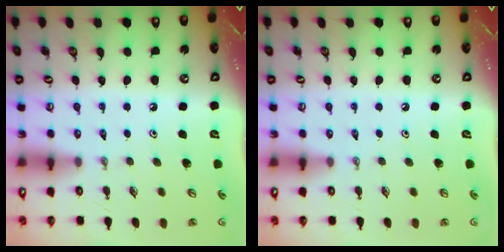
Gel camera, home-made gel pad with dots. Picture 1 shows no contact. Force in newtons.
{"total": 0.0}